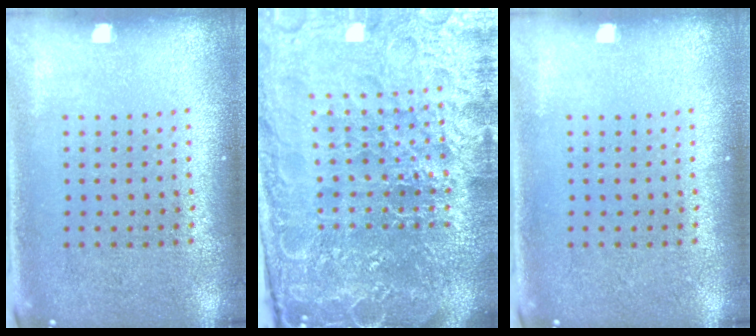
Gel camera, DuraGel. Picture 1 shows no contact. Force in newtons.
{"total": 6.9, "press": 6.1, "slide": 3.2}
{"total": 0.0}